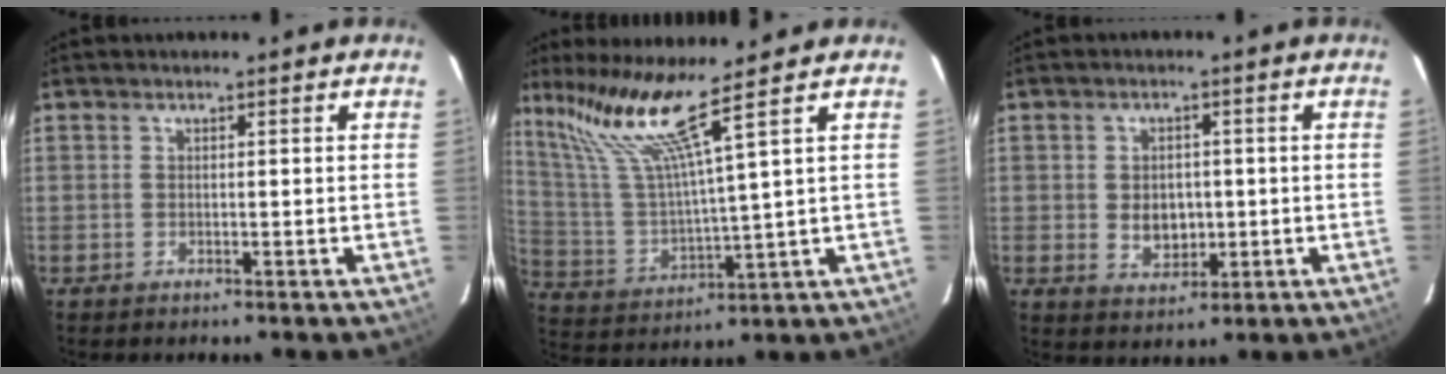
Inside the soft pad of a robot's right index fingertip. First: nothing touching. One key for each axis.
{"total": 12.3, "fx": 8.9, "fy": -1.9, "fz": 8.2, "tx": -0.148, "ty": -0.002, "tz": 0.186}
{"total": 5.3, "fx": -0.4, "fy": 4.1, "fz": 3.2, "tx": -0.059, "ty": 0.000, "tz": 0.002}